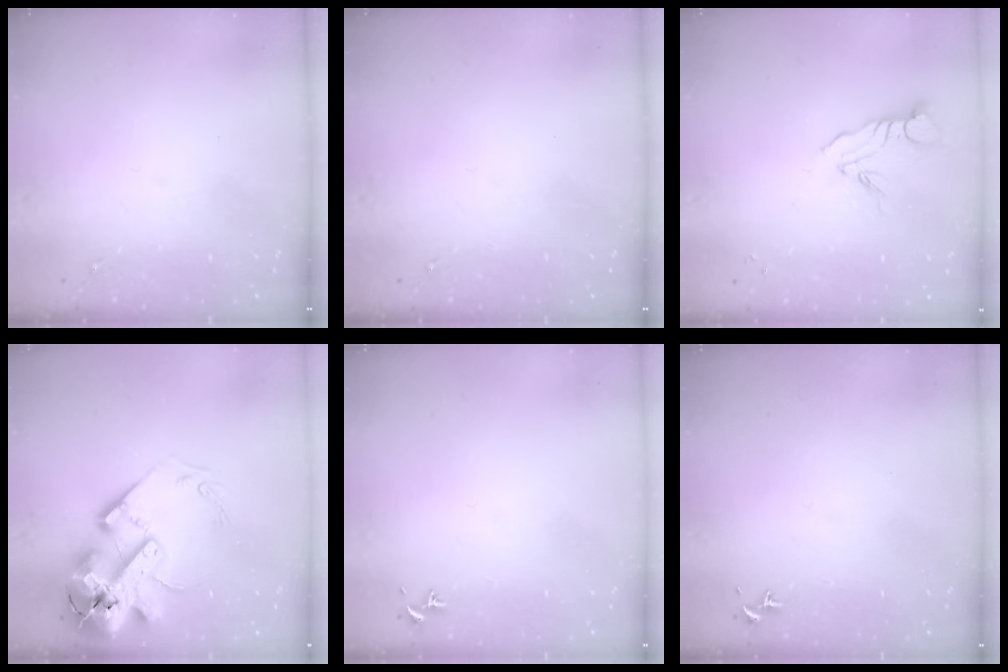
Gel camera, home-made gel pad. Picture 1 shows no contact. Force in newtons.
{"total": 0.0}
{"total": 6.9, "press": 6.9, "slide": 0.7}
{"total": 23.0, "press": 22.7, "slide": 3.8}
{"total": 0.8, "press": 0.7, "slide": 0.3}
{"total": 0.7, "press": 0.6, "slide": 0.5}